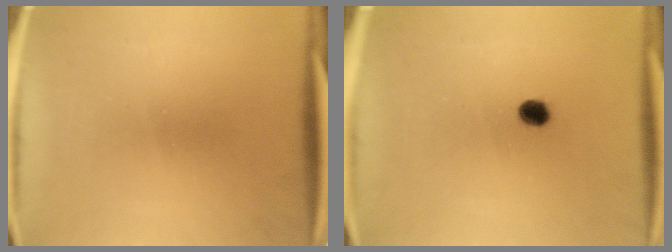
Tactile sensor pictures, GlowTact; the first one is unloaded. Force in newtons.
{"total": 2.7}